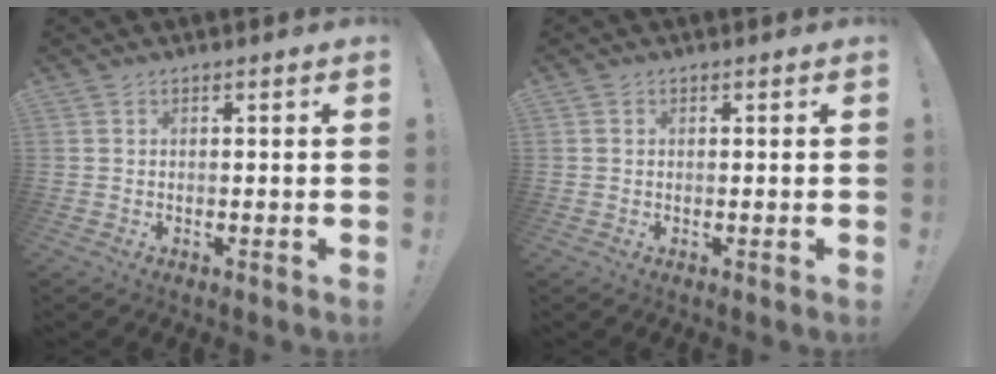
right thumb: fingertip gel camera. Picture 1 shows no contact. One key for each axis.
{"total": 0.5, "fx": 0.1, "fy": 0.5, "fz": 0.0, "tx": -0.002, "ty": 0.003, "tz": 0.003}